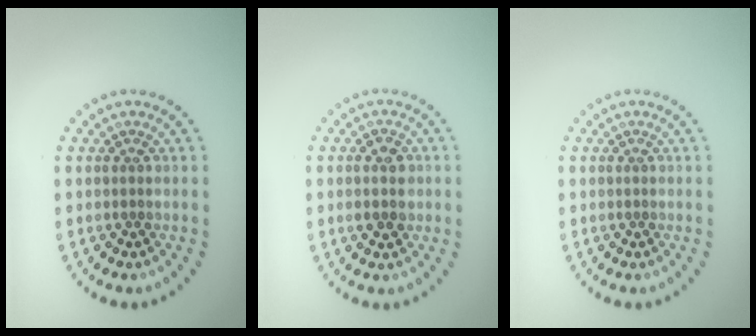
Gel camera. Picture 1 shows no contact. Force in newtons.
{"total": 2.8, "press": 2.8, "slide": 0.1}
{"total": 0.0}